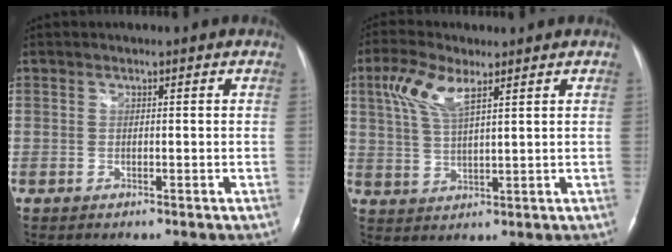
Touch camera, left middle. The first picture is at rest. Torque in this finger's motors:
{"motor_torque": [0.42, -0.36, 0.10, 0.08]}